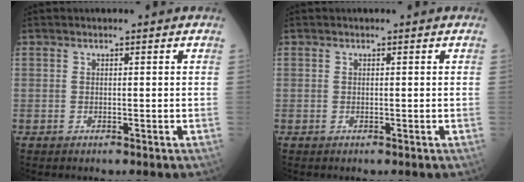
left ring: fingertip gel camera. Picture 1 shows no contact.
{"total": 0.0}